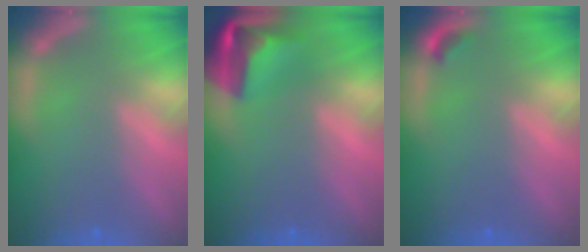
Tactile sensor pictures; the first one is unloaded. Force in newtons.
{"total": 6.9}
{"total": 0.9}